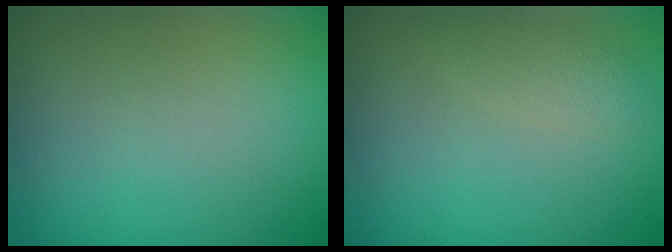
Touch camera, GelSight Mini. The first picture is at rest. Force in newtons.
{"total": 1.7, "press": 1.7, "slide": 0.0}